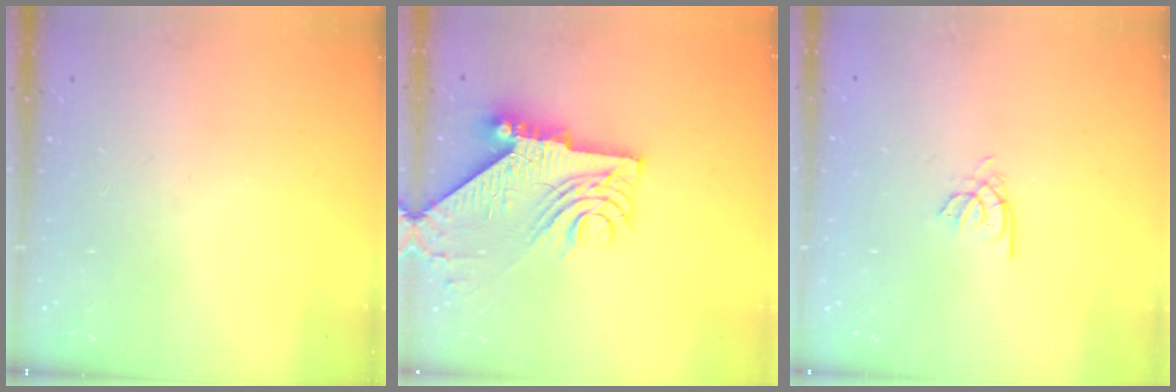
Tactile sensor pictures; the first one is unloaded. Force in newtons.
{"total": 11.9, "press": 11.9, "slide": 1.2}
{"total": 2.0, "press": 1.9, "slide": 0.4}